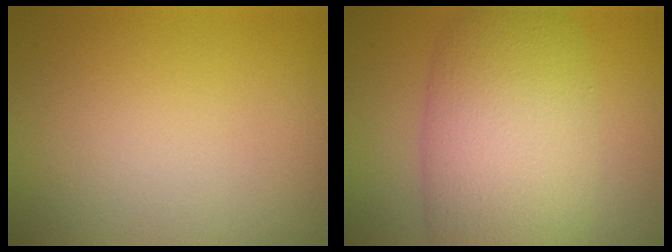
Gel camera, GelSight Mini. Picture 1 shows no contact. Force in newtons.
{"total": 10.1, "press": 10.0, "slide": 0.3}